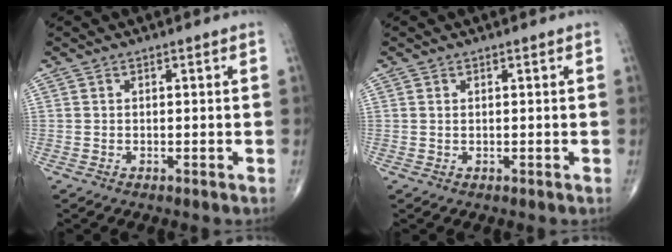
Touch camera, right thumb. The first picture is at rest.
{"total": 0.0}